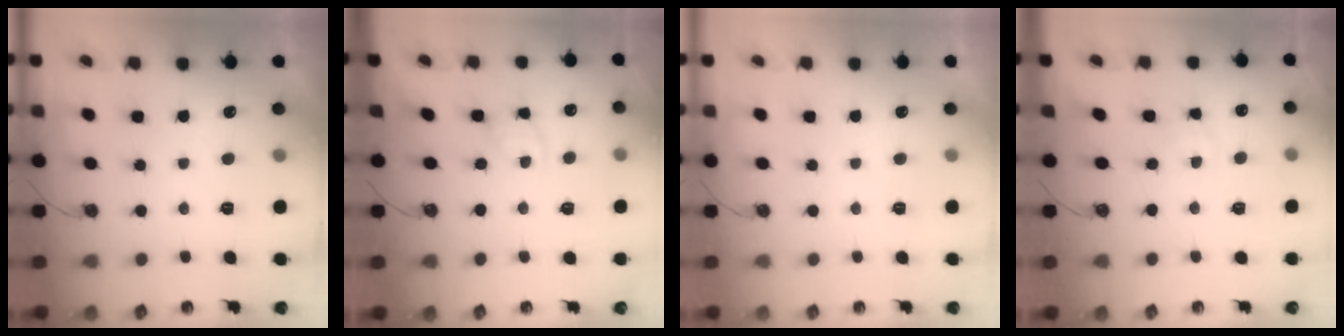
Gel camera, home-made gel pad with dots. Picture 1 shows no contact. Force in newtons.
{"total": 2.9, "press": 2.9, "slide": 0.1}
{"total": 0.0}
{"total": 2.4, "press": 2.3, "slide": 0.4}